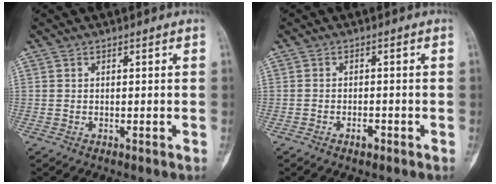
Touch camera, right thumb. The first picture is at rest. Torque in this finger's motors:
{"motor_torque": [0.05, -0.43, 0.08, 0.13, -0.02]}